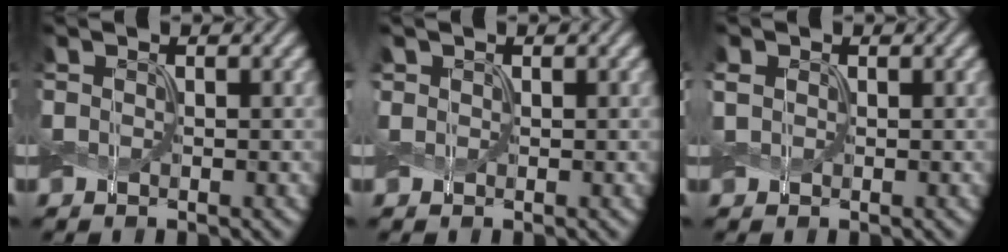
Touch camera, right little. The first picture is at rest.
{"total": 0.6, "force": [0.4, 0.5, 0.1], "torque": [-0.002, 0.002, 0.008]}
{"total": 0.8, "force": [0.3, 0.7, 0.4], "torque": [-0.010, 0.001, 0.006]}